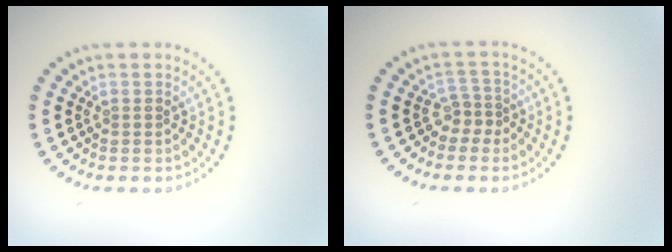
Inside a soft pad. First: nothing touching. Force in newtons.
{"total": 1.7, "press": 1.2, "slide": 1.2}